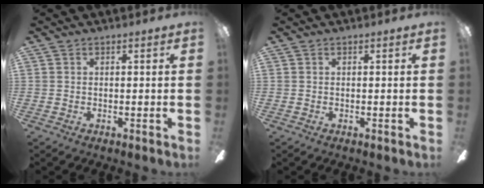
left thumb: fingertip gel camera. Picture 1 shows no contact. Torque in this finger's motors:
{"motor_torque": [0.00, 0.00, 0.00, 0.00, 0.00]}